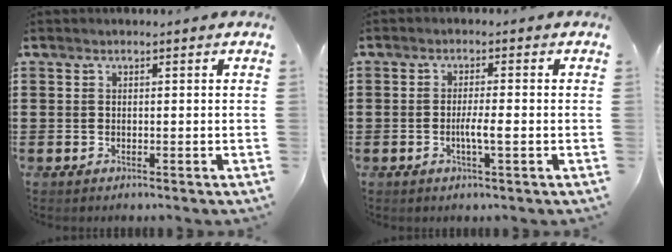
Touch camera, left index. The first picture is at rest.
{"total": 3.1, "force": [-0.7, 0.2, 3.0], "torque": [-0.059, -0.005, -0.015]}